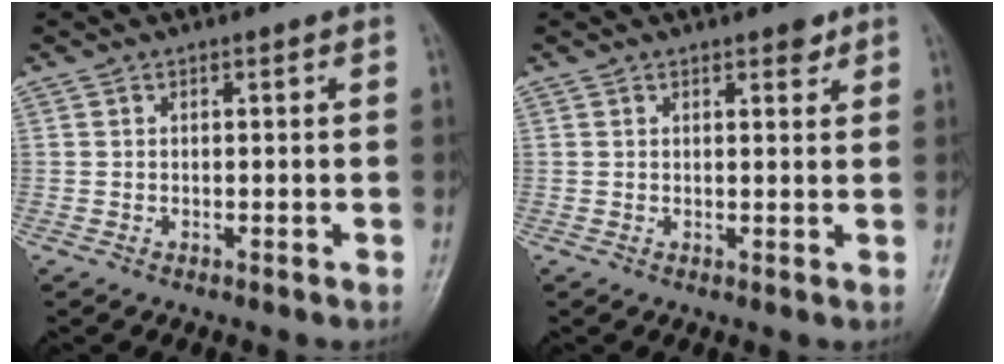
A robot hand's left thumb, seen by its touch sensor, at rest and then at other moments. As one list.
[{"total": 2.3, "force": [1.6, 0.9, 1.2], "torque": [-0.007, -0.008, 0.020]}]